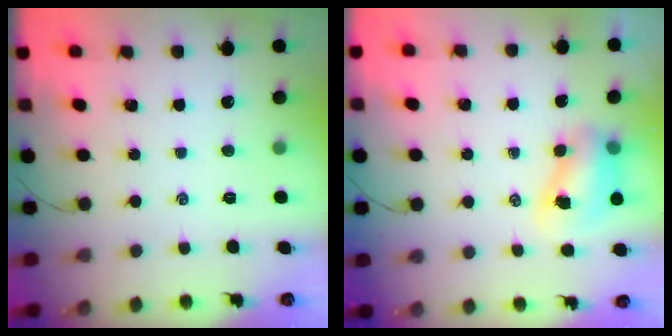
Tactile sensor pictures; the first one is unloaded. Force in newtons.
{"total": 8.2, "press": 8.1, "slide": 1.0}